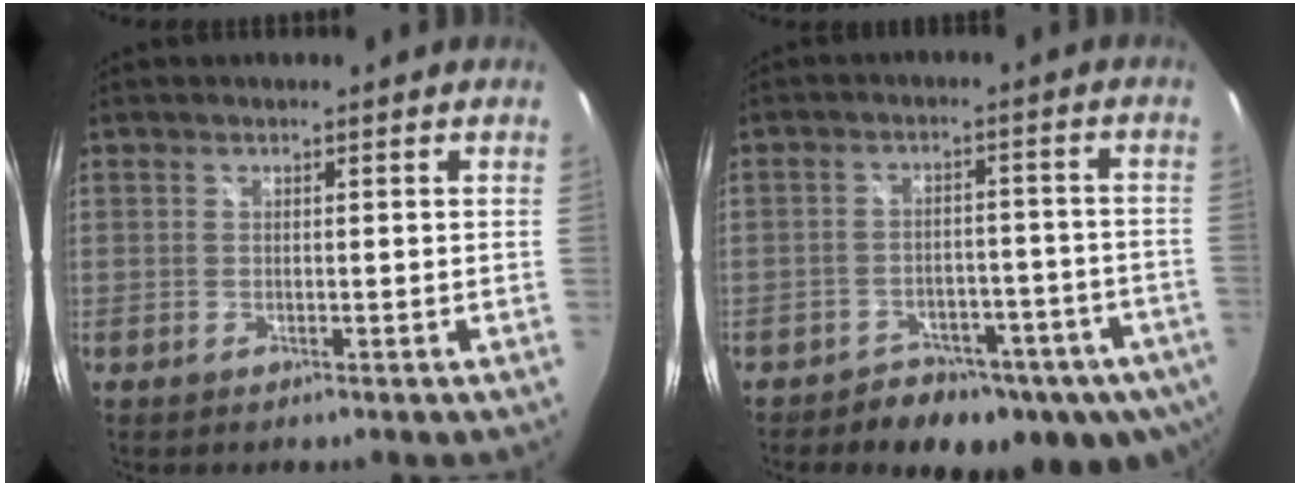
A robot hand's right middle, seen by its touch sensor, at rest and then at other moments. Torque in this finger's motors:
{"motor_torque": [1.07, -1.07, 0.21, 0.06]}